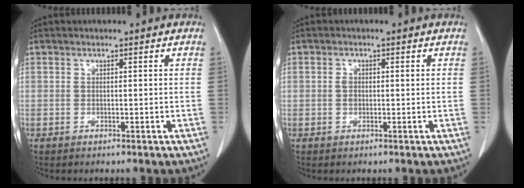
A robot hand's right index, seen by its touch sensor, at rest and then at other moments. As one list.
[{"total": 1.3, "force": [0.0, 0.9, 0.9], "torque": [-0.015, 0.005, -0.001]}]